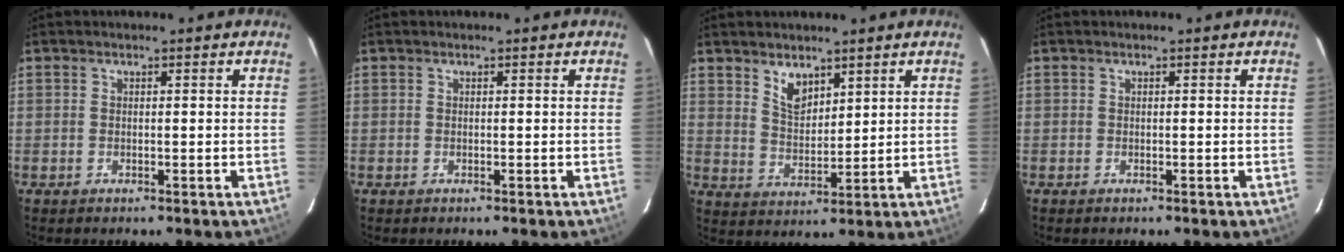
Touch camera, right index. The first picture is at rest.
{"total": 0.0}
{"total": 5.3, "force": [3.8, 2.6, 2.7], "torque": [-0.042, 0.001, 0.074]}
{"total": 0.0}